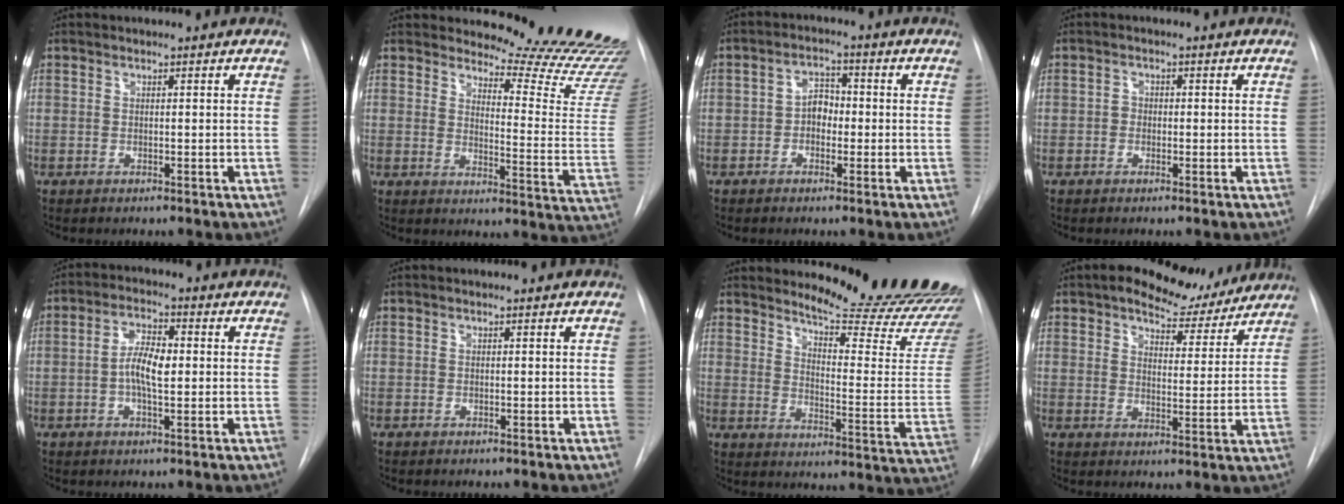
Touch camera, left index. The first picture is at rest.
{"total": 19.0, "force": [18.3, 1.4, 4.8], "torque": [-0.047, -0.169, 0.194]}
{"total": 3.8, "force": [-1.2, 2.5, 2.5], "torque": [-0.040, 0.011, -0.025]}
{"total": 1.4, "force": [-0.8, 1.0, 0.6], "torque": [-0.004, -0.001, -0.015]}
{"total": 5.8, "force": [-0.8, 2.0, 5.4], "torque": [-0.111, 0.002, -0.019]}
{"total": 0.0}
{"total": 19.9, "force": [18.9, 0.2, 6.0], "torque": [-0.085, -0.151, 0.227]}
{"total": 9.6, "force": [8.1, 4.0, 3.4], "torque": [-0.036, -0.002, 0.105]}